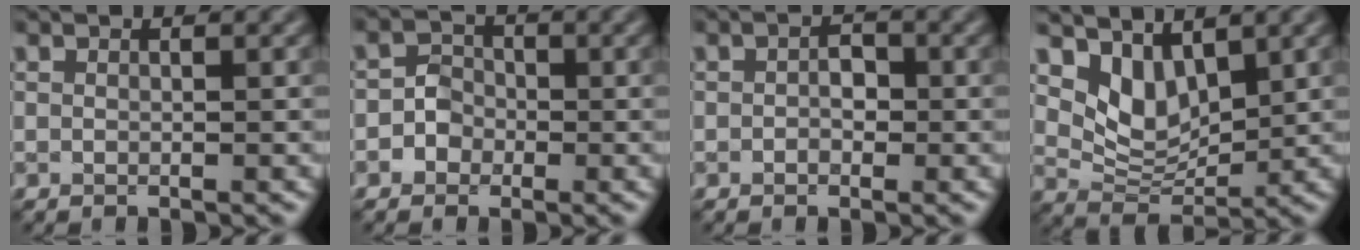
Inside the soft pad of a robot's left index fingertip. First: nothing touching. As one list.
[{"total": 1.9, "force": [-0.7, 1.7, 0.4], "torque": [0.006, 0.008, -0.019]}, {"total": 1.7, "force": [-0.2, 1.1, 1.3], "torque": [-0.020, 0.002, -0.006]}, {"total": 4.2, "force": [2.7, 2.4, 2.1], "torque": [-0.051, -0.017, 0.047]}]